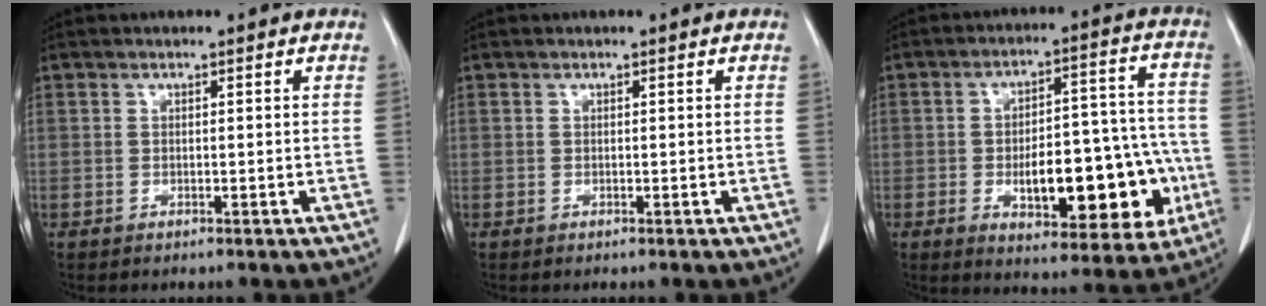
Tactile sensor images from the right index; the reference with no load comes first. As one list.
[{"total": 0.0}, {"total": 17.7, "force": [-4.7, 7.0, 15.5], "torque": [-0.195, 0.030, -0.053]}]